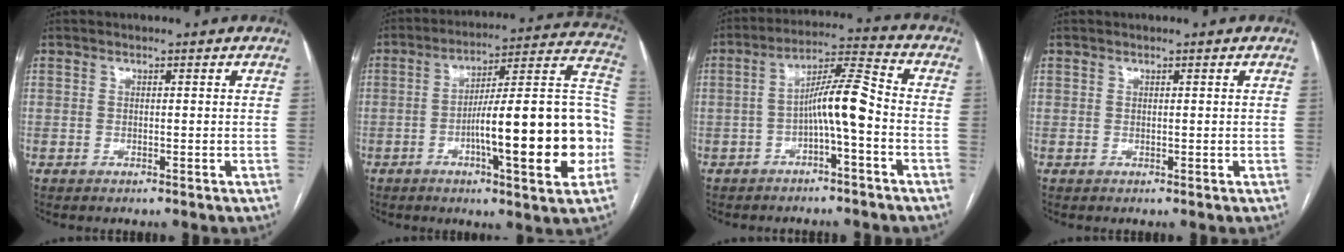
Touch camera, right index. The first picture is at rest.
{"total": 21.7, "force": [-5.1, 2.6, 21.0], "torque": [-0.257, 0.024, -0.070]}
{"total": 8.0, "force": [-2.2, 0.5, 7.6], "torque": [-0.132, 0.027, -0.040]}
{"total": 0.0}